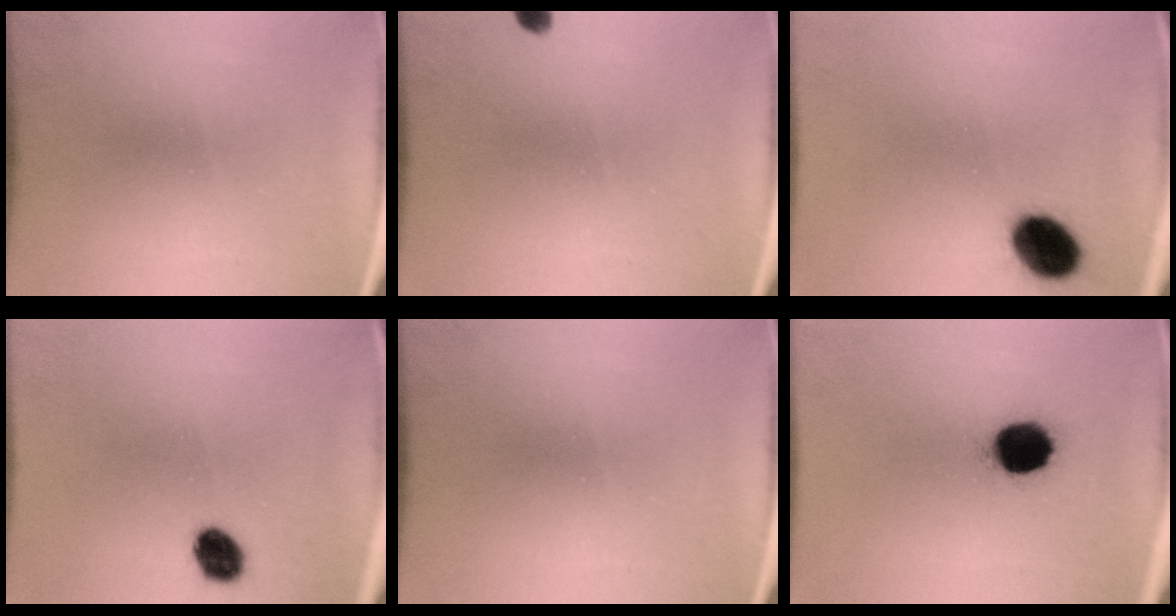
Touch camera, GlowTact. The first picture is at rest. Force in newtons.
{"total": 1.4}
{"total": 9.3}
{"total": 5.6}
{"total": 0.0}
{"total": 11.5}